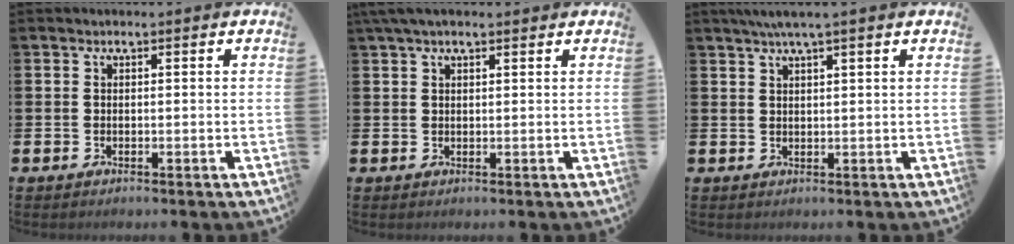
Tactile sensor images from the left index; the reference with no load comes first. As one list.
[{"total": 2.7, "force": [1.9, 0.7, 1.7], "torque": [-0.030, 0.003, 0.033]}, {"total": 2.8, "force": [2.2, -0.2, 1.8], "torque": [-0.043, 0.002, 0.040]}]